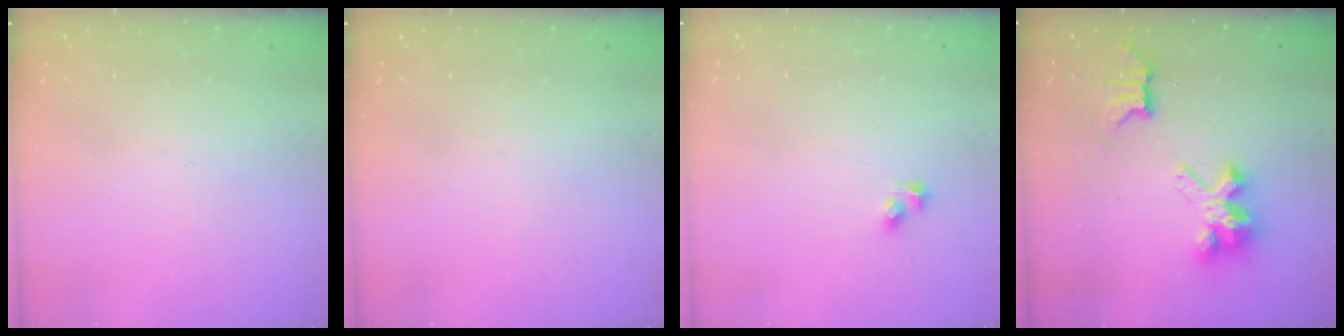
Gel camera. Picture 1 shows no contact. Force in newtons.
{"total": 0.0}
{"total": 2.7, "press": 2.4, "slide": 1.1}
{"total": 8.1, "press": 8.1, "slide": 0.7}